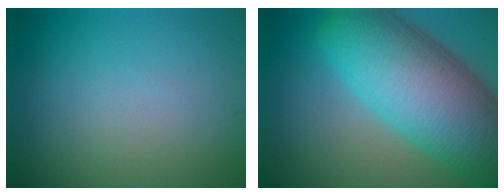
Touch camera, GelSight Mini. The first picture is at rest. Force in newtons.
{"total": 13.7, "press": 13.7, "slide": 0.6}